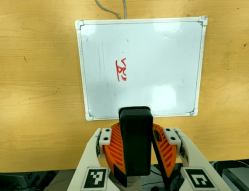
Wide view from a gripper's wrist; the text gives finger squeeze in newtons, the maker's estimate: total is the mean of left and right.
{"total": 9.4, "left": 9.6, "right": 9.3}